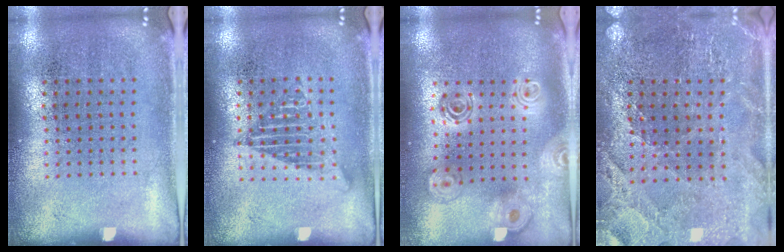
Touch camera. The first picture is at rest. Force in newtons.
{"total": 1.2, "press": 1.2, "slide": 0.1}
{"total": 2.1, "press": 1.7, "slide": 1.3}
{"total": 1.9, "press": 1.9, "slide": 0.3}